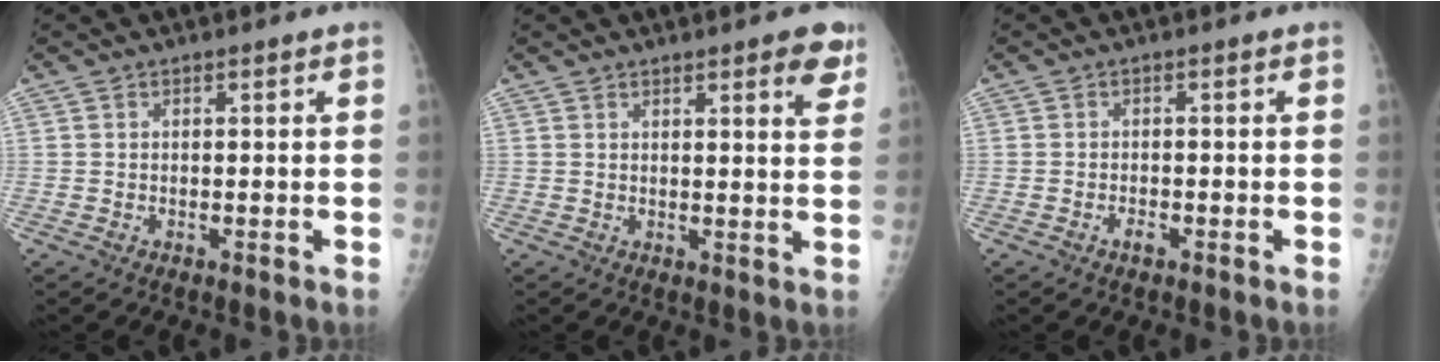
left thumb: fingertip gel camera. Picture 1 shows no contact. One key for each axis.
{"total": 5.6, "fx": 3.3, "fy": 1.4, "fz": 4.3, "tx": -0.039, "ty": -0.014, "tz": 0.035}
{"total": 1.5, "fx": -0.9, "fy": 0.8, "fz": 0.9, "tx": -0.014, "ty": 0.005, "tz": -0.016}